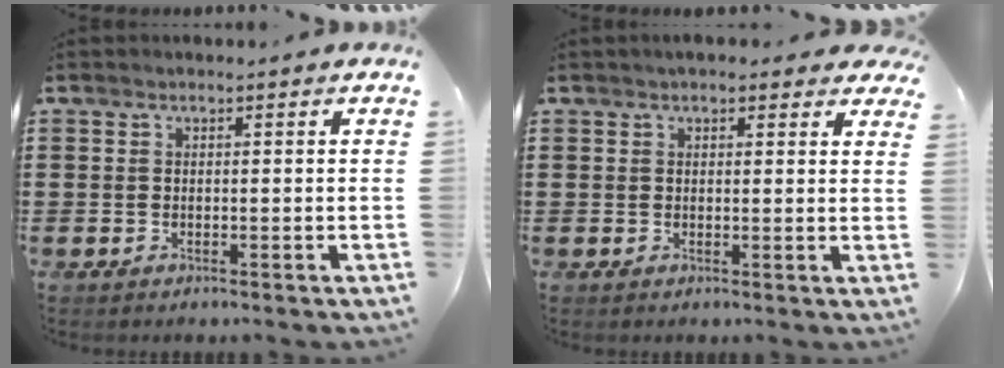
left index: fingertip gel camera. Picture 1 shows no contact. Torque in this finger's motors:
{"motor_torque": [1.11, -1.03, 0.52, 0.08]}